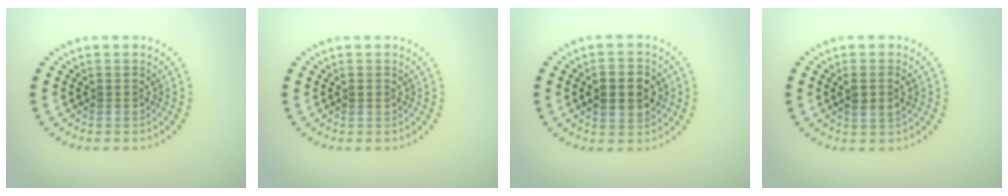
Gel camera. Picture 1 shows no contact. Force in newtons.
{"total": 0.6, "press": 0.6, "slide": 0.0}
{"total": 4.5, "press": 4.5, "slide": 0.1}
{"total": 1.9, "press": 1.8, "slide": 0.6}